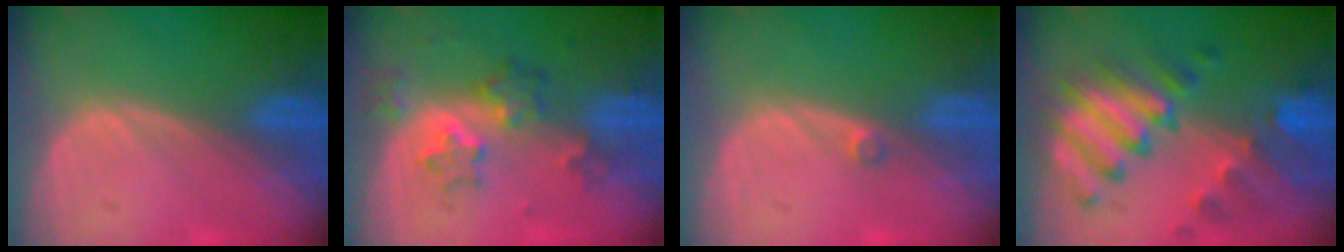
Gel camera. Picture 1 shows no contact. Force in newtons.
{"total": 6.2, "press": 5.5, "slide": 3.0}
{"total": 1.0, "press": 0.8, "slide": 0.5}
{"total": 10.0, "press": 8.8, "slide": 4.7}